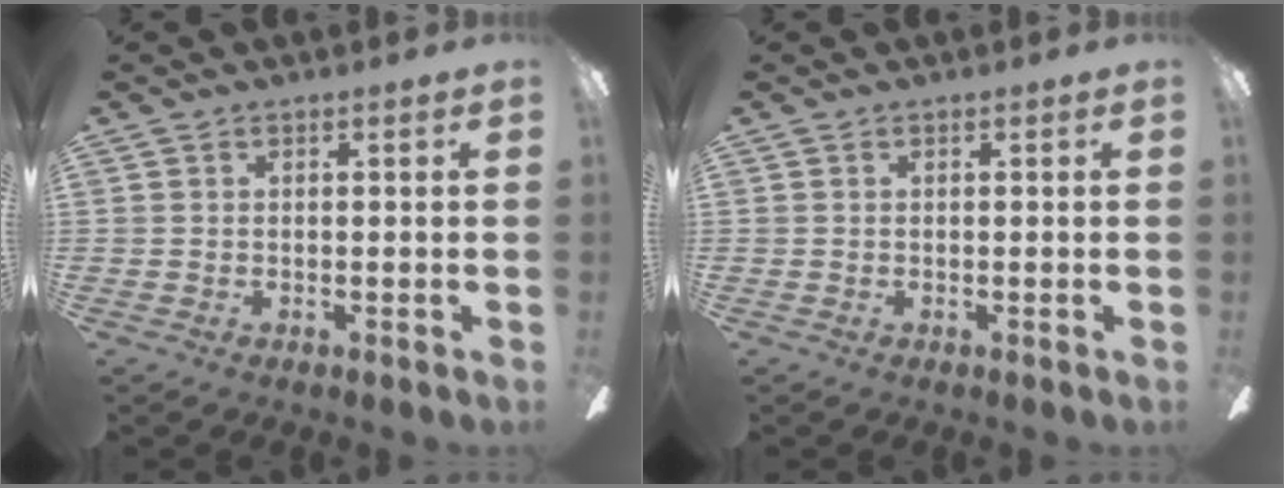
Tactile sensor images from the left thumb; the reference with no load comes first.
{"total": 0.0}